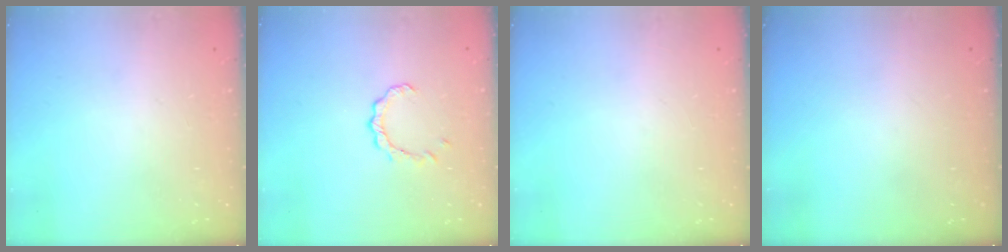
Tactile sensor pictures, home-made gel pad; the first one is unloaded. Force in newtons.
{"total": 2.4, "press": 2.4, "slide": 0.3}
{"total": 0.0}
{"total": 0.0}